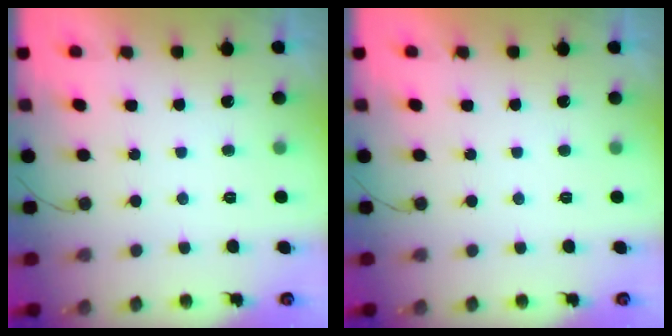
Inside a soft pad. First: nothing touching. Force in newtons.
{"total": 0.0}